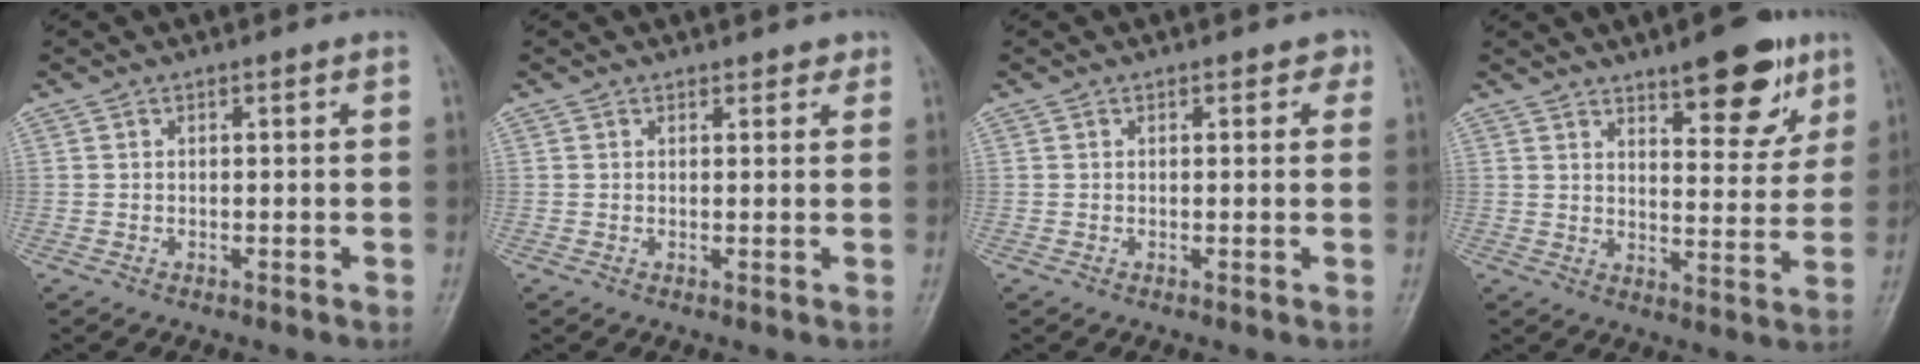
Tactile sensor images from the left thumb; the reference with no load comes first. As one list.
[{"total": 1.6, "force": [1.2, 0.9, 0.3], "torque": [0.012, -0.006, 0.010]}, {"total": 1.7, "force": [1.0, 1.1, 0.8], "torque": [0.009, -0.001, 0.007]}, {"total": 12.5, "force": [7.7, 4.7, 8.7], "torque": [-0.082, -0.042, 0.108]}]